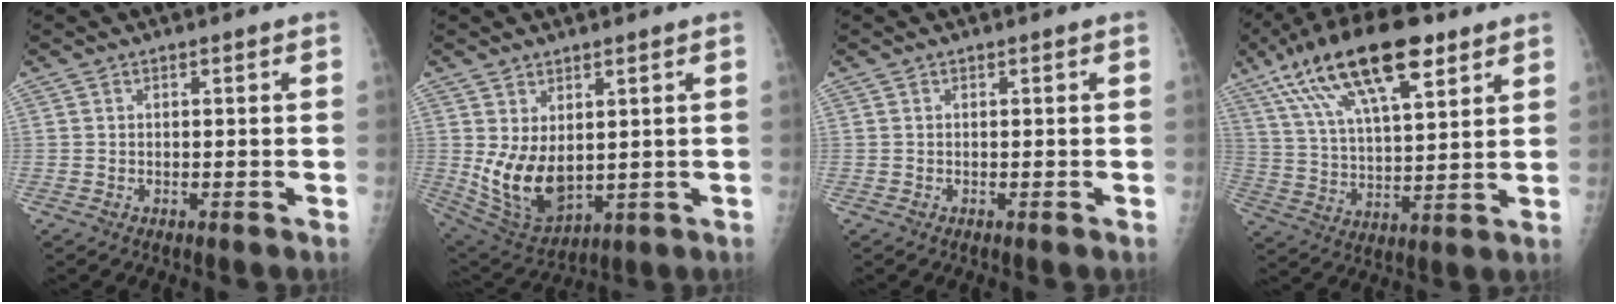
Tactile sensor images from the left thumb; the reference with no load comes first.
{"total": 10.6, "force": [1.3, 6.3, 8.5], "torque": [-0.138, -0.026, 0.049]}
{"total": 0.0}
{"total": 20.6, "force": [11.4, 7.3, 15.4], "torque": [-0.261, -0.014, 0.204]}